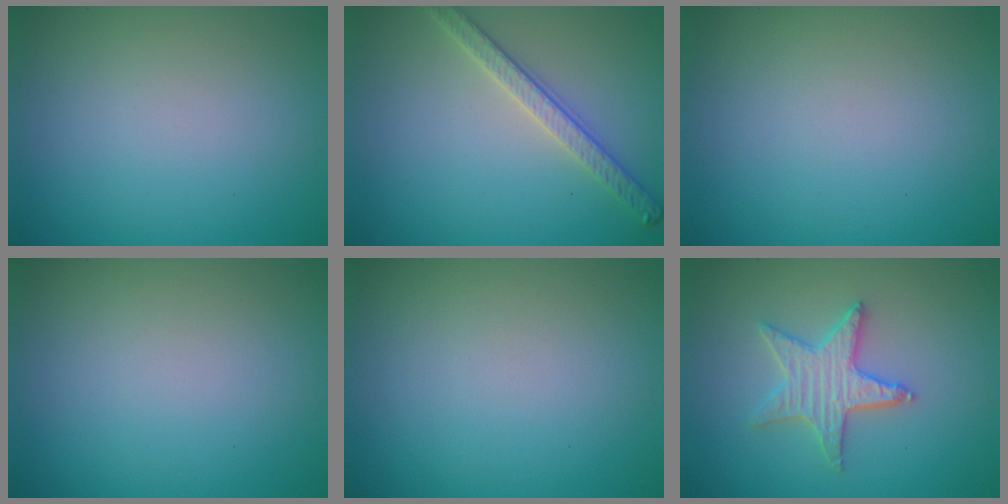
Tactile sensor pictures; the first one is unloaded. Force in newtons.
{"total": 2.8, "press": 2.8, "slide": 0.7}
{"total": 0.0}
{"total": 0.0}
{"total": 0.0}
{"total": 3.5, "press": 3.3, "slide": 1.0}